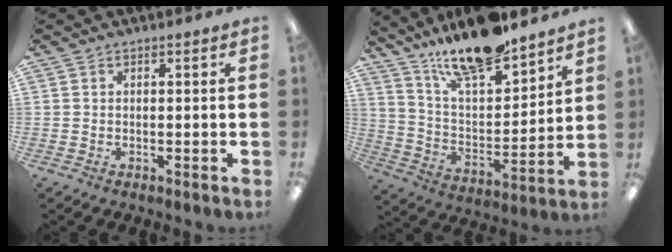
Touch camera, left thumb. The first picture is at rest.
{"total": 16.8, "force": [14.6, 4.0, 7.3], "torque": [-0.137, -0.098, 0.254]}